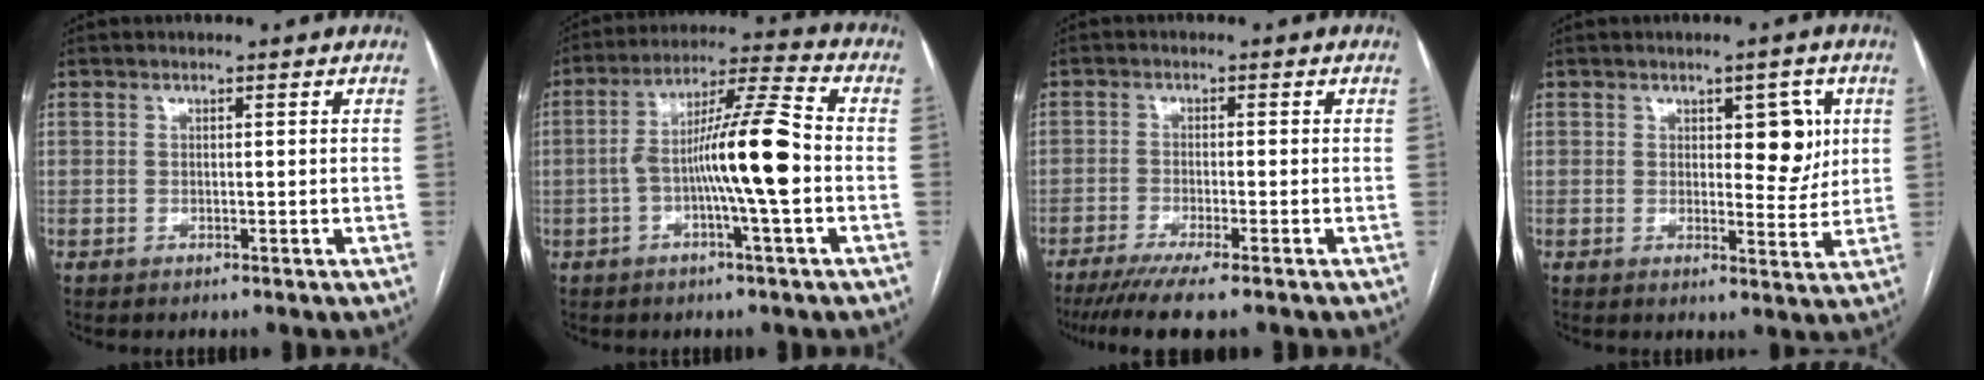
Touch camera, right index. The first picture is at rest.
{"total": 12.4, "force": [-2.1, 0.3, 12.2], "torque": [-0.215, 0.016, -0.043]}
{"total": 7.9, "force": [-6.1, -0.1, 5.0], "torque": [-0.072, -0.017, -0.095]}
{"total": 5.7, "force": [1.8, 2.7, 4.7], "torque": [-0.055, 0.004, 0.026]}